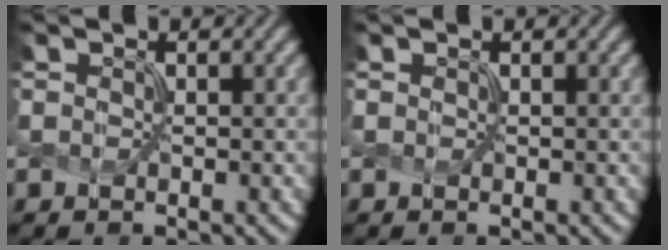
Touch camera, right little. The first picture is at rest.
{"total": 0.9, "force": [-0.4, -0.2, -0.8], "torque": [0.011, 0.004, 0.002]}